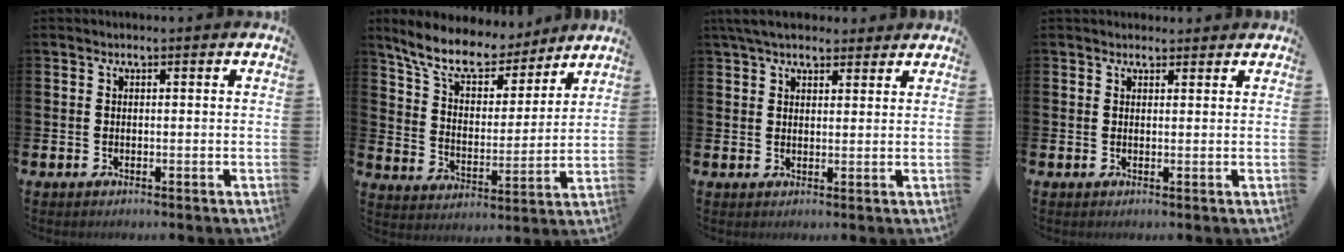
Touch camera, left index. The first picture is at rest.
{"total": 10.3, "force": [9.0, 3.5, 3.5], "torque": [-0.096, -0.059, 0.158]}
{"total": 4.8, "force": [4.2, 1.7, 1.4], "torque": [-0.036, -0.008, 0.079]}
{"total": 1.4, "force": [1.3, 0.6, 0.0], "torque": [0.009, 0.000, 0.023]}